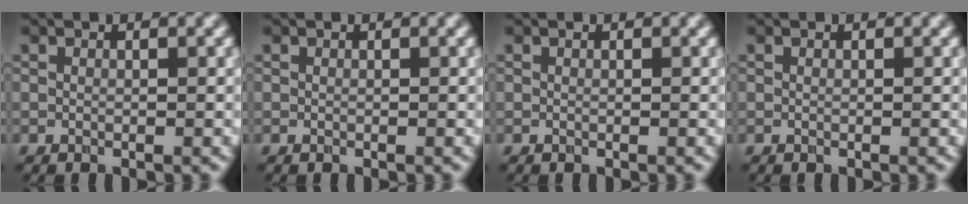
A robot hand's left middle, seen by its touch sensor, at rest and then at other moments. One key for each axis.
{"total": 0.0}
{"total": 0.0}
{"total": 0.0}